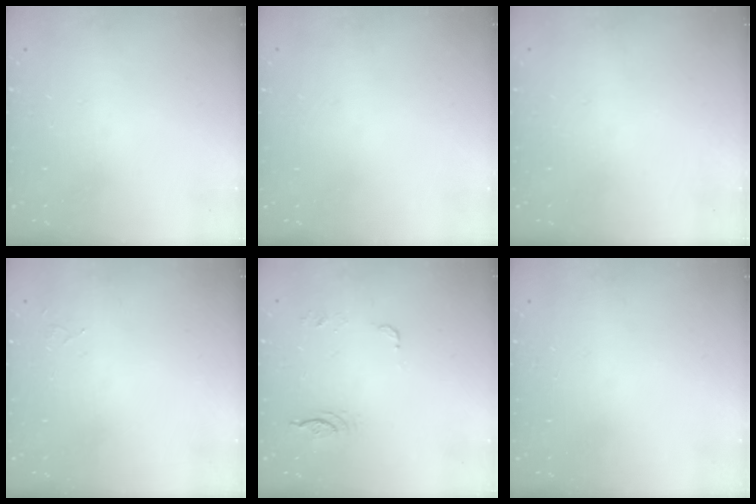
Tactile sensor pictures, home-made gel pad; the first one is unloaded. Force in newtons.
{"total": 0.0}
{"total": 0.0}
{"total": 5.2, "press": 5.2, "slide": 0.4}
{"total": 14.8, "press": 7.2, "slide": 12.9}
{"total": 0.0}